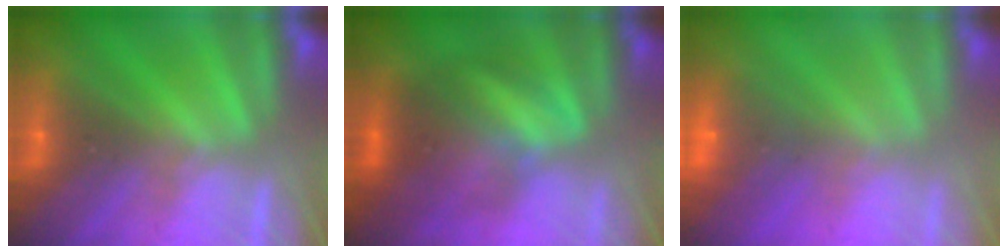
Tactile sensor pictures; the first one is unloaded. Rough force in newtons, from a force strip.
{"total": 4.1}
{"total": 7.2}